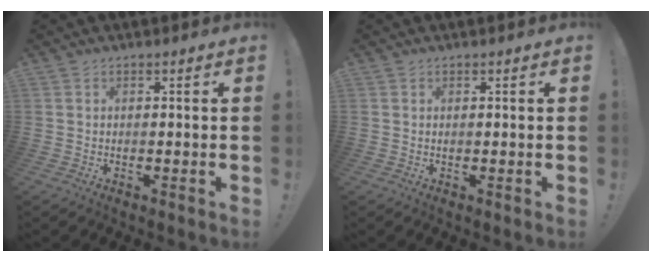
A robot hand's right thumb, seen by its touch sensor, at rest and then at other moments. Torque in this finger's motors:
{"motor_torque": [-0.36, -0.24, -0.16, 0.07, 0.00]}